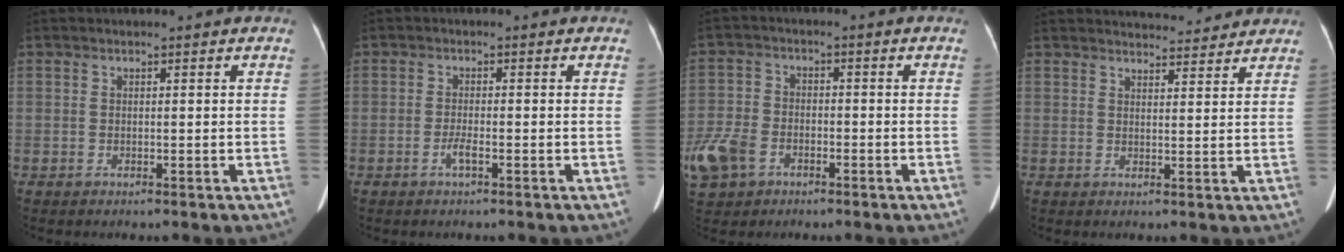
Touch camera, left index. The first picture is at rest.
{"total": 1.6, "force": [-0.8, 0.1, 1.4], "torque": [-0.030, -0.001, -0.016]}
{"total": 10.1, "force": [-5.1, 6.9, 5.3], "torque": [-0.150, 0.002, -0.091]}
{"total": 8.2, "force": [8.0, 1.3, 1.4], "torque": [-0.013, 0.010, 0.092]}